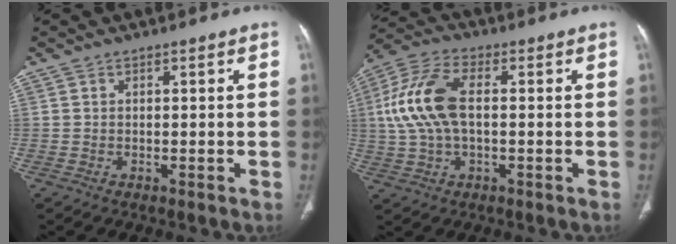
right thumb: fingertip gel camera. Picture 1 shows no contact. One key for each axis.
{"total": 12.6, "fx": 0.8, "fy": 6.6, "fz": 10.7, "tx": -0.236, "ty": 0.024, "tz": 0.011}